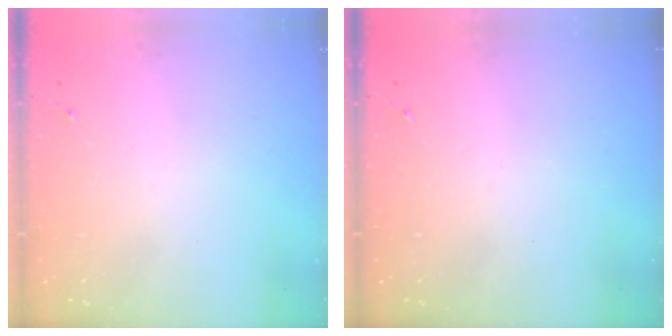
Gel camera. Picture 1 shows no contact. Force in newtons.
{"total": 0.0}